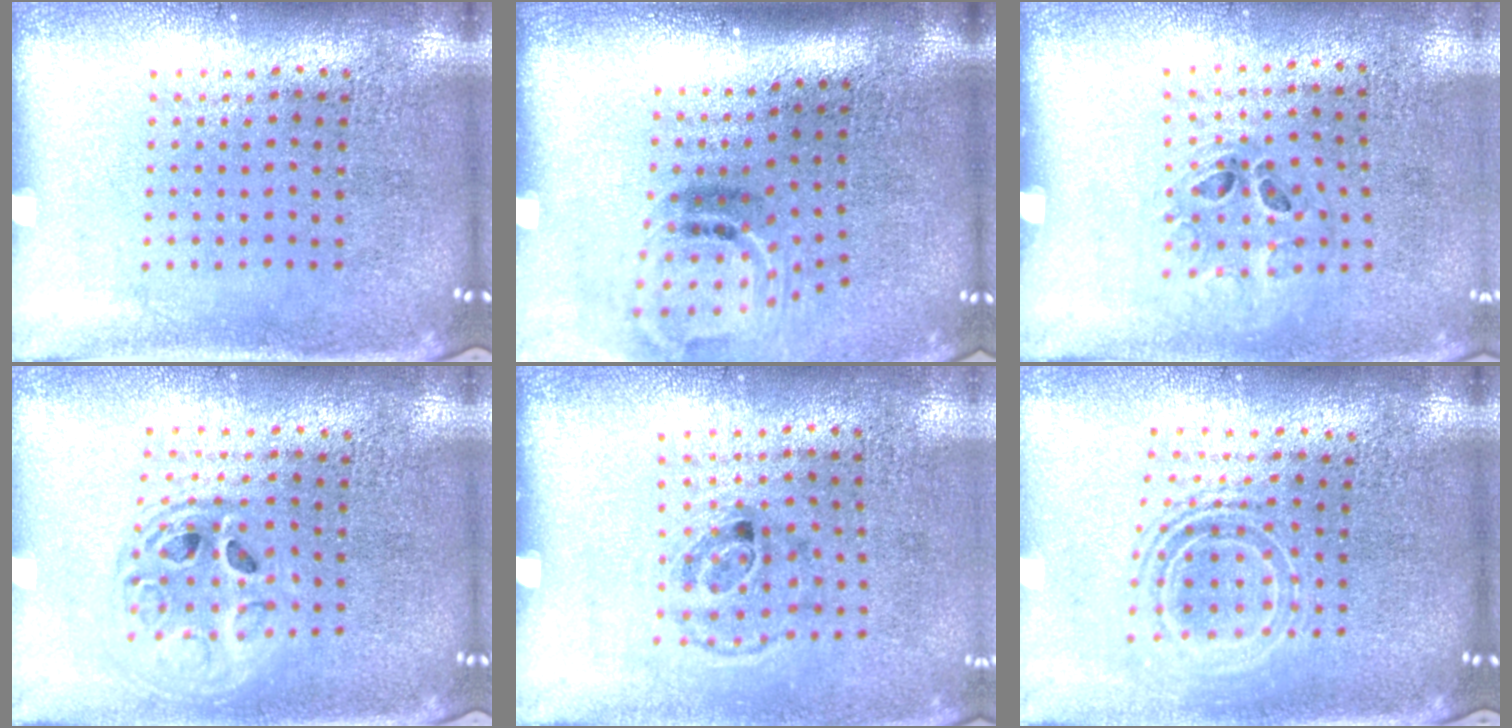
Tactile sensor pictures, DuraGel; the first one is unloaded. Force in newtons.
{"total": 2.0, "press": 1.2, "slide": 1.6}
{"total": 1.2, "press": 0.6, "slide": 1.0}
{"total": 1.4, "press": 1.2, "slide": 0.7}
{"total": 1.2, "press": 0.7, "slide": 0.9}
{"total": 1.6, "press": 1.2, "slide": 1.0}